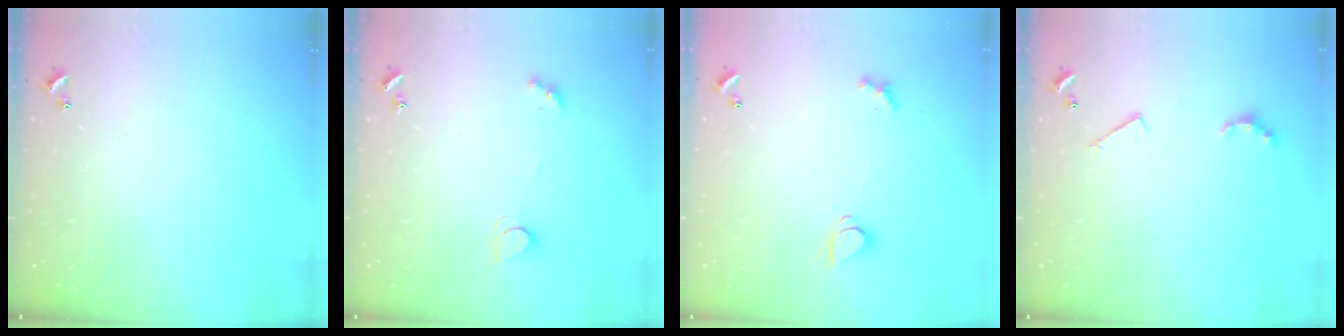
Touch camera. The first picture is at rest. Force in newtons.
{"total": 2.6, "press": 2.6, "slide": 0.5}
{"total": 1.6, "press": 1.6, "slide": 0.2}
{"total": 3.8, "press": 3.8, "slide": 0.6}